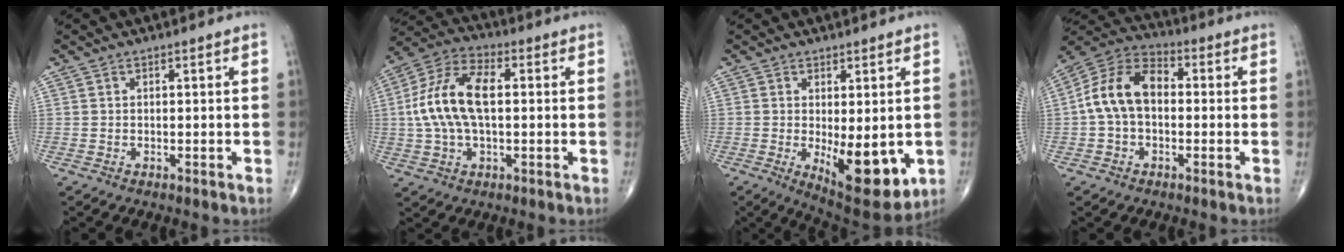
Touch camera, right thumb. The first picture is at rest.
{"total": 14.1, "force": [0.9, 7.6, 11.9], "torque": [-0.239, 0.027, 0.012]}
{"total": 12.5, "force": [-2.4, 5.1, 11.2], "torque": [-0.138, -0.027, -0.017]}
{"total": 11.9, "force": [-0.1, 7.9, 9.0], "torque": [-0.161, 0.035, -0.015]}